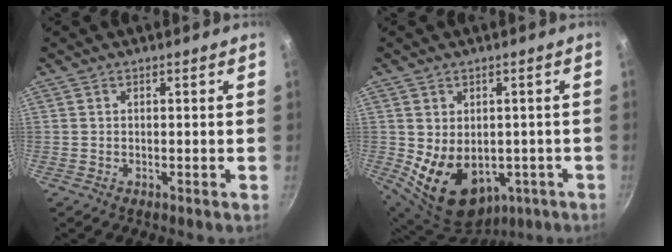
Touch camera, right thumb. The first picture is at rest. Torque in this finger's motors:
{"motor_torque": [-0.36, 1.04, 0.80, 0.72, 0.17]}